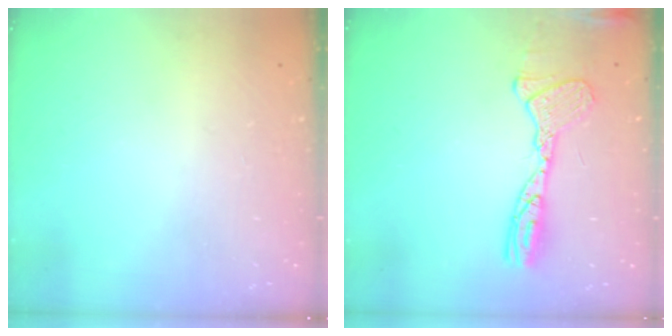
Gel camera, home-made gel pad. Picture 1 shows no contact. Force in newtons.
{"total": 13.7, "press": 13.6, "slide": 1.2}